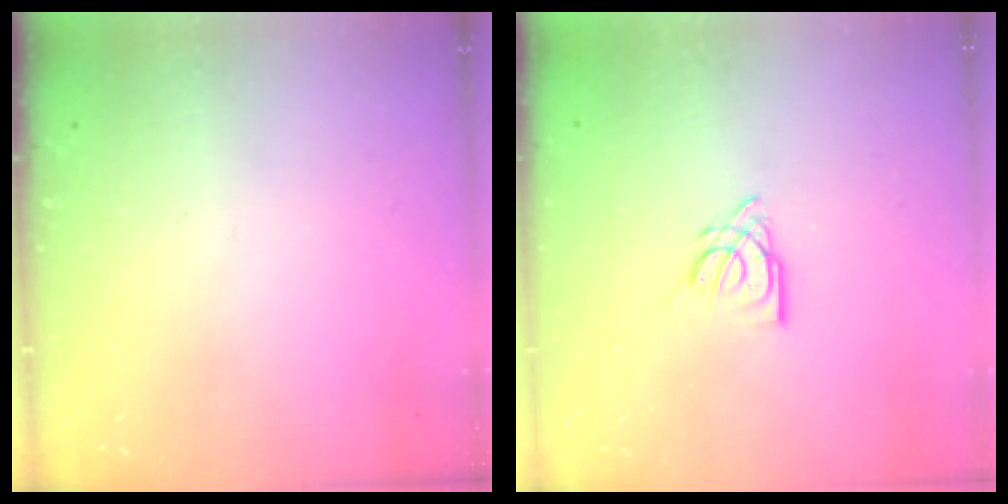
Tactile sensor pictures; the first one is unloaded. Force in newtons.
{"total": 8.3, "press": 8.3, "slide": 1.0}